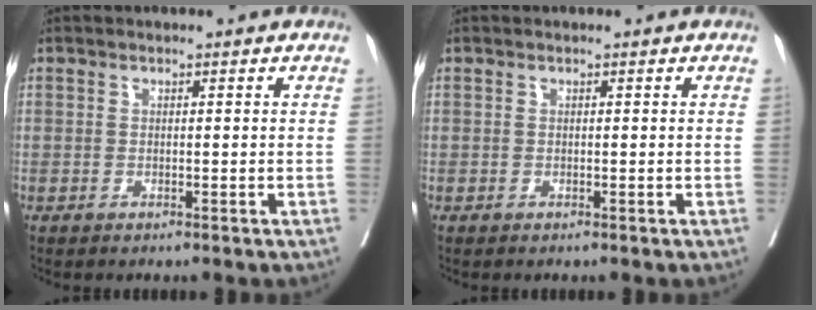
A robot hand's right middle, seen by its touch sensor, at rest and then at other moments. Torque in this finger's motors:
{"motor_torque": [-0.16, -0.06, 0.00, 0.01]}